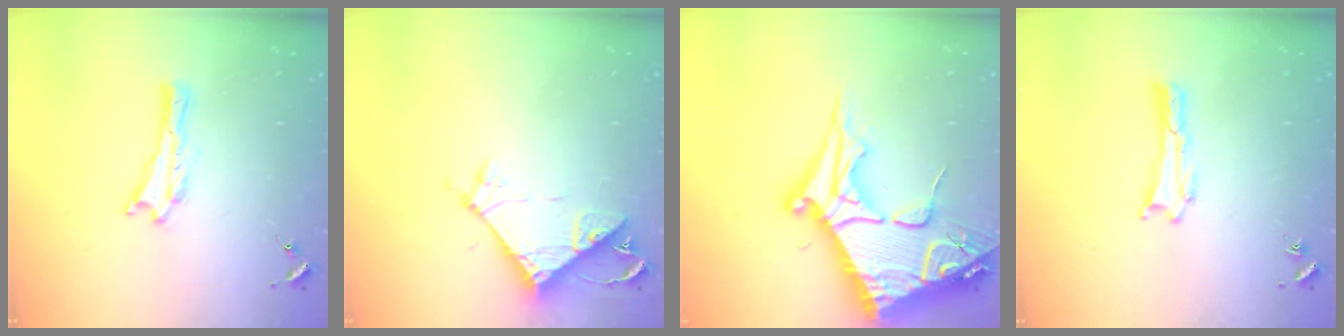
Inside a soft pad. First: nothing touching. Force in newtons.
{"total": 8.7, "press": 8.7, "slide": 0.4}
{"total": 15.2, "press": 15.1, "slide": 1.8}
{"total": 0.0}